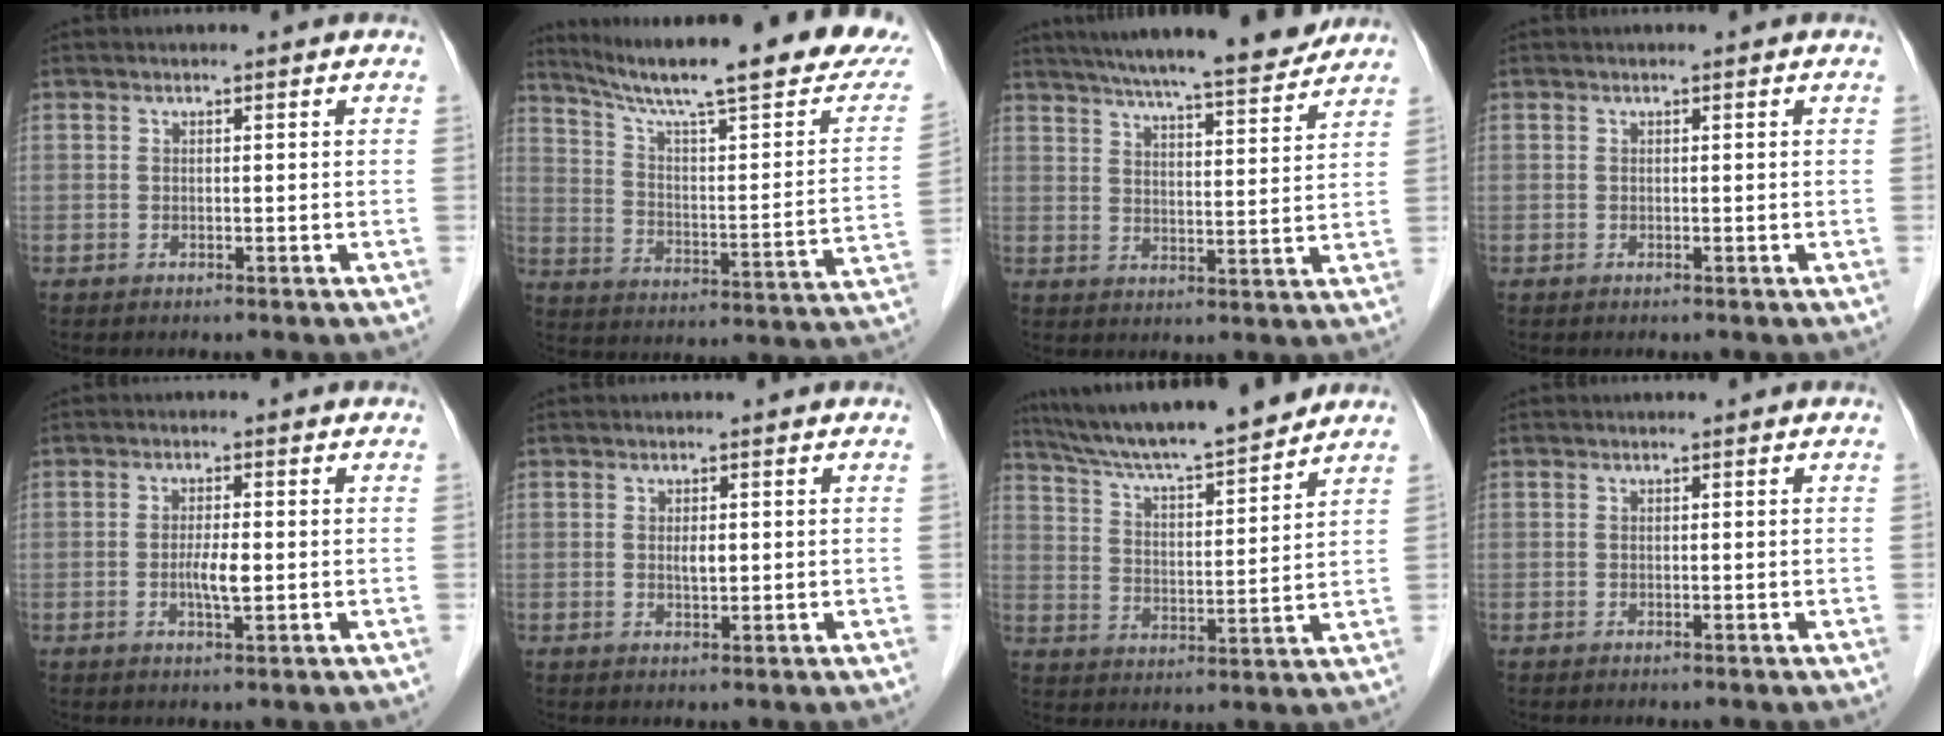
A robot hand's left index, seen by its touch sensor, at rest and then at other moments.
{"total": 25.9, "force": [21.2, 1.8, 14.7], "torque": [-0.229, -0.037, 0.291]}
{"total": 16.8, "force": [15.0, 0.9, 7.6], "torque": [-0.120, 0.011, 0.213]}
{"total": 0.0}
{"total": 3.0, "force": [-0.4, 0.4, 2.9], "torque": [-0.059, -0.004, -0.007]}
{"total": 1.4, "force": [0.3, 0.5, 1.3], "torque": [-0.023, -0.002, 0.006]}
{"total": 15.9, "force": [14.3, 0.6, 6.9], "torque": [-0.121, 0.011, 0.232]}
{"total": 0.0}